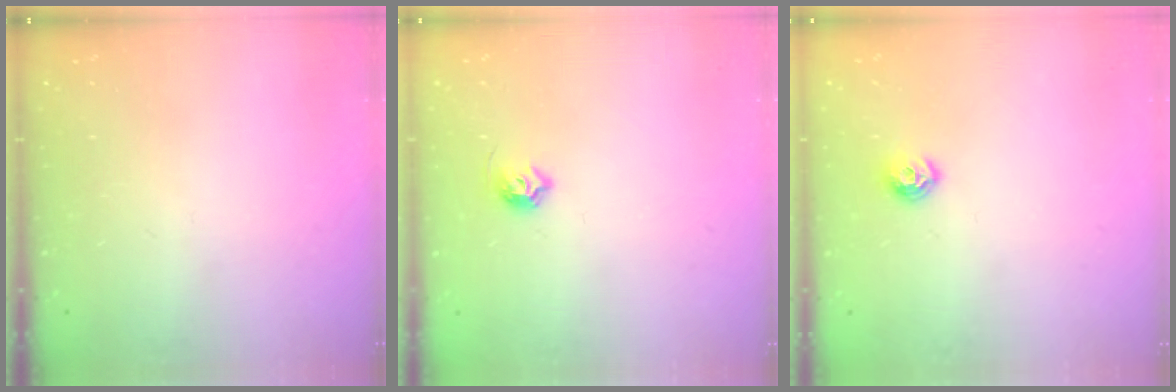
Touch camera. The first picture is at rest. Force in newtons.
{"total": 6.1, "press": 6.0, "slide": 1.1}
{"total": 7.5, "press": 7.4, "slide": 0.7}